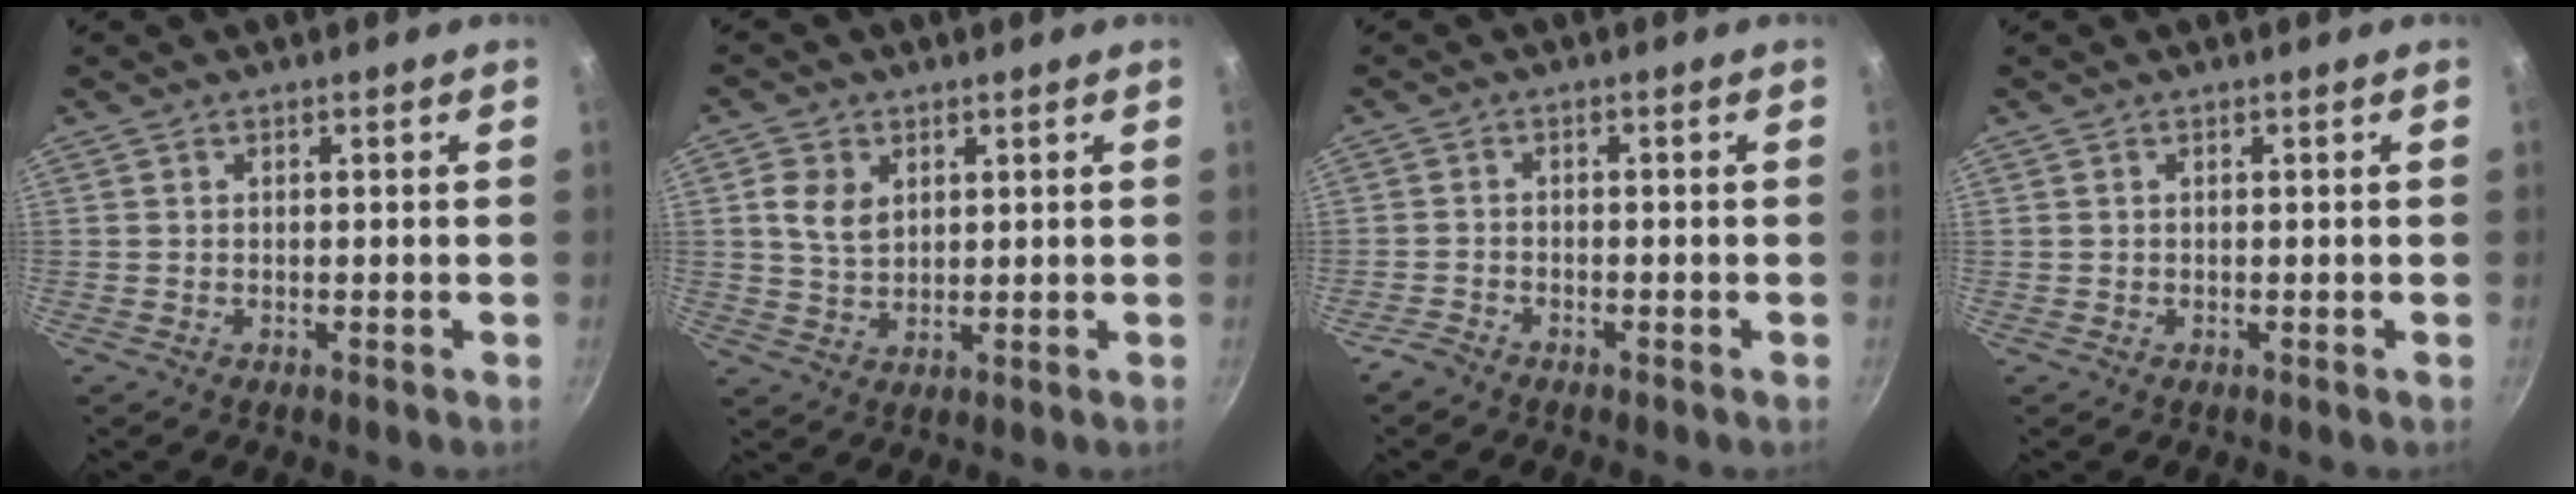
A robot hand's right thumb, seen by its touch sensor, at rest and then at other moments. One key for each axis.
{"total": 5.6, "fx": 1.8, "fy": 4.0, "fz": 3.5, "tx": -0.057, "ty": -0.007, "tz": 0.036}
{"total": 2.2, "fx": -1.9, "fy": 0.8, "fz": 0.7, "tx": -0.026, "ty": 0.019, "tz": -0.037}
{"total": 0.0}